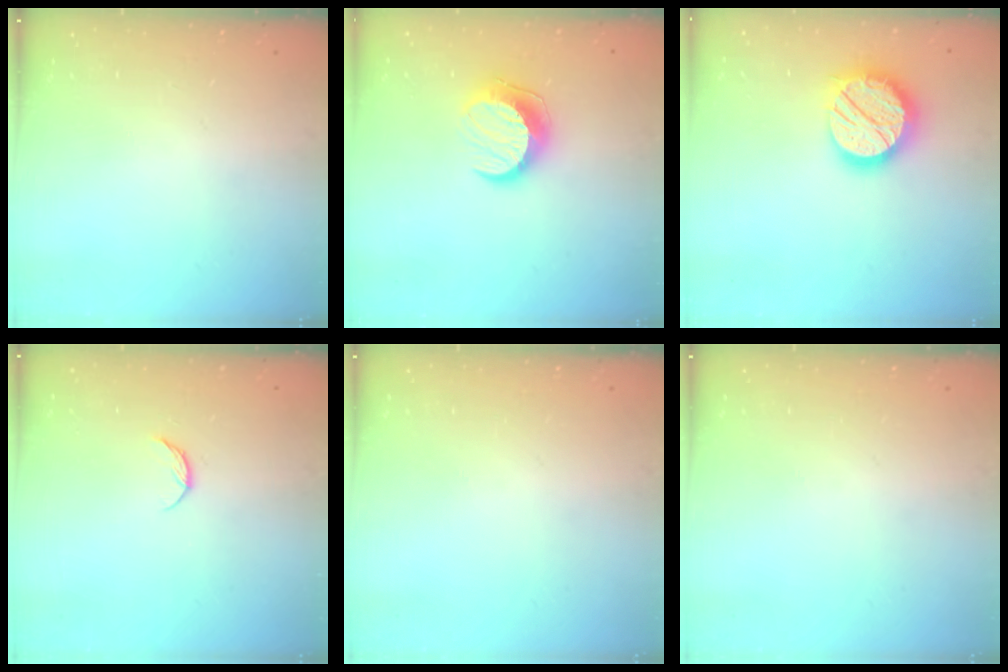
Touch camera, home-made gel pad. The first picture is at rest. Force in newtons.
{"total": 12.1, "press": 12.1, "slide": 0.7}
{"total": 17.9, "press": 17.9, "slide": 1.1}
{"total": 4.6, "press": 4.6, "slide": 0.5}
{"total": 0.0}
{"total": 0.0}